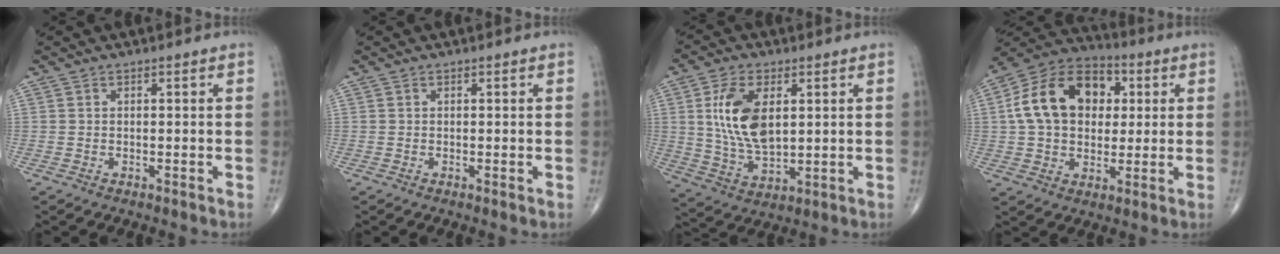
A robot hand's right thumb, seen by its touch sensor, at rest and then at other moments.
{"total": 0.0}
{"total": 12.8, "force": [2.8, 6.9, 10.4], "torque": [-0.191, -0.015, 0.059]}
{"total": 17.6, "force": [3.2, 12.4, 12.0], "torque": [-0.178, 0.016, 0.048]}